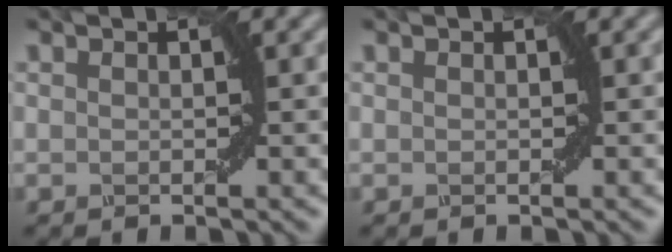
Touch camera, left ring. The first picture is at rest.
{"total": 0.0}